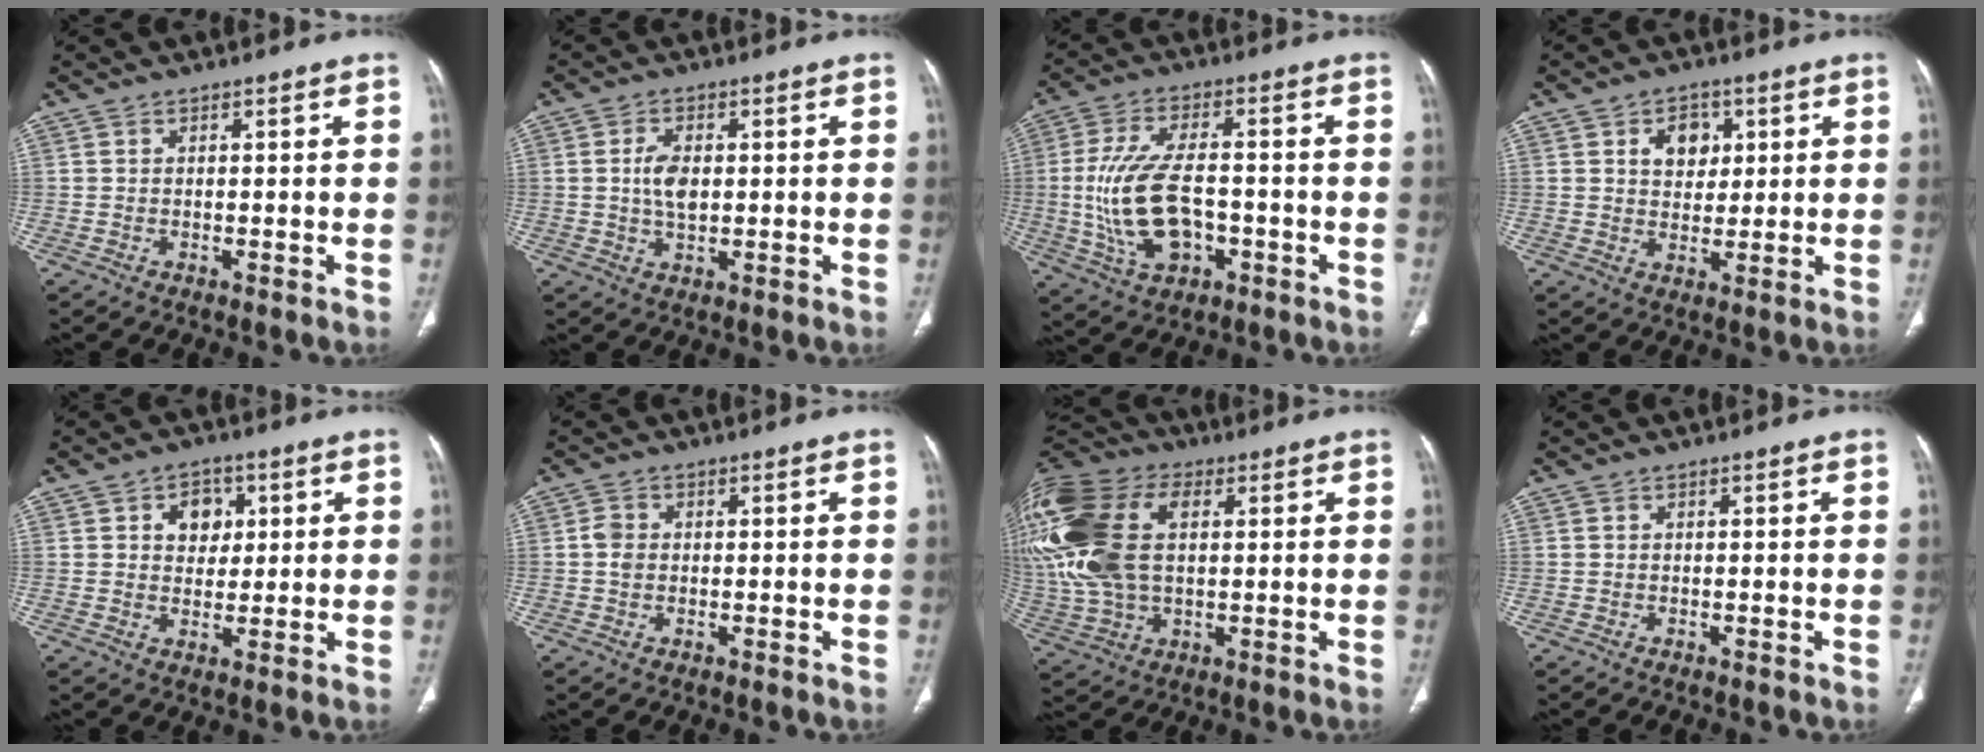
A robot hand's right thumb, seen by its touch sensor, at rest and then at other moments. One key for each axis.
{"total": 5.0, "fx": 0.4, "fy": 2.9, "fz": 4.1, "tx": -0.077, "ty": 0.000, "tz": 0.008}
{"total": 14.4, "fx": -2.0, "fy": 7.7, "fz": 12.0, "tx": -0.238, "ty": 0.011, "tz": -0.026}
{"total": 6.2, "fx": 2.2, "fy": 4.5, "fz": 3.6, "tx": -0.026, "ty": -0.008, "tz": 0.033}
{"total": 5.8, "fx": 1.8, "fy": 4.5, "fz": 3.2, "tx": -0.018, "ty": -0.004, "tz": 0.025}
{"total": 2.5, "fx": 0.0, "fy": 2.0, "fz": 1.5, "tx": -0.026, "ty": 0.003, "tz": -0.004}
{"total": 28.2, "fx": 6.0, "fy": 17.5, "fz": 21.3, "tx": -0.534, "ty": 0.034, "tz": 0.119}
{"total": 0.0}